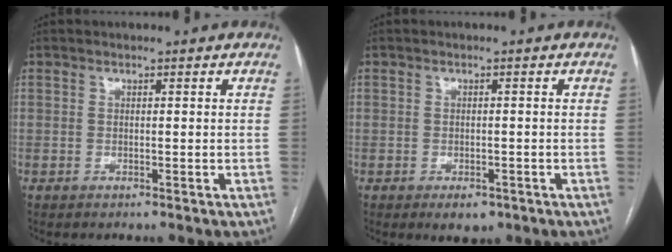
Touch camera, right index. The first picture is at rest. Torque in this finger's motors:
{"motor_torque": [-0.04, 0.06, -0.12, -0.05]}